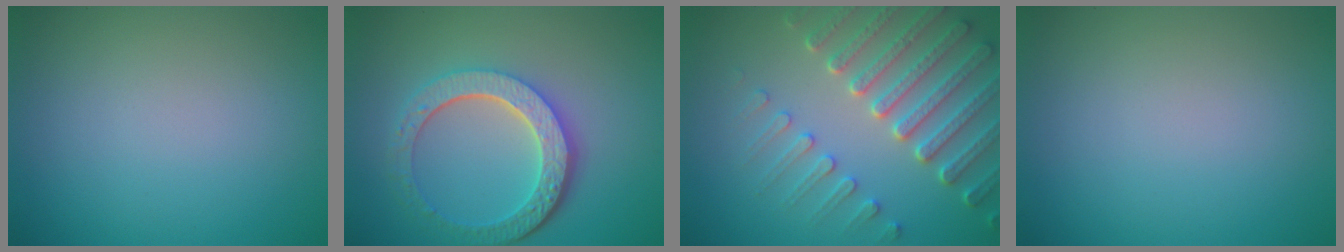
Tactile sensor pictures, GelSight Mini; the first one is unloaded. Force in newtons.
{"total": 6.0, "press": 4.5, "slide": 3.9}
{"total": 6.2, "press": 5.2, "slide": 3.4}
{"total": 0.0}